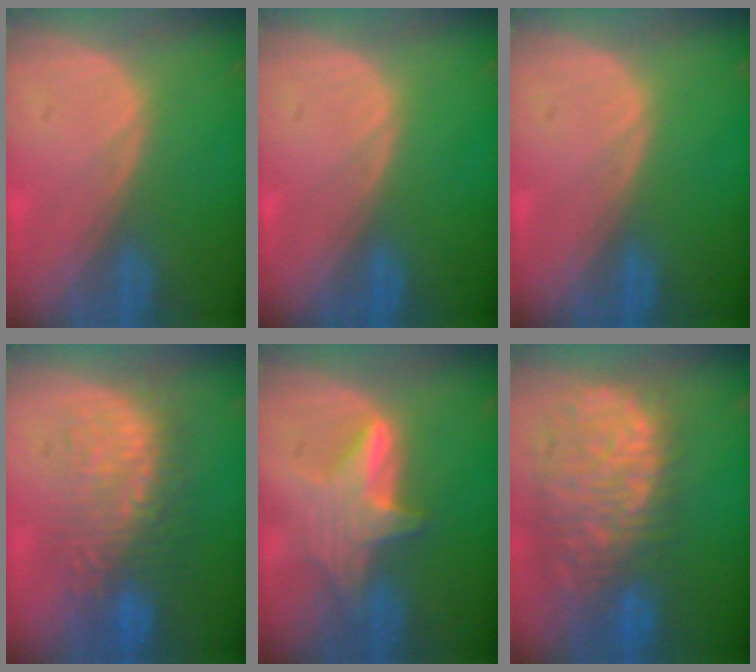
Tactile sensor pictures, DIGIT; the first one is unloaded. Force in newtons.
{"total": 0.0}
{"total": 0.0}
{"total": 9.6, "press": 9.1, "slide": 3.0}
{"total": 6.0, "press": 6.0, "slide": 0.7}
{"total": 13.1, "press": 10.8, "slide": 7.3}